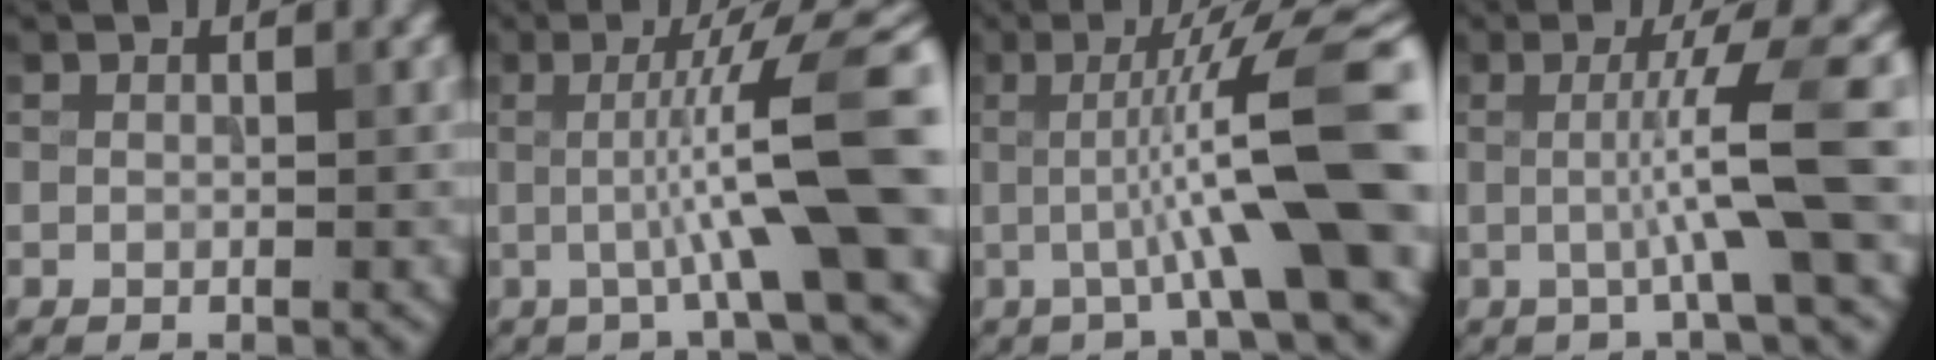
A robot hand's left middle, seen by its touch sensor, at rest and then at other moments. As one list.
[{"total": 10.0, "force": [-0.3, 1.7, 9.9], "torque": [-0.126, 0.006, -0.009]}, {"total": 11.2, "force": [-0.5, 1.9, 11.0], "torque": [-0.142, 0.012, -0.013]}, {"total": 6.8, "force": [-0.4, 0.7, 6.8], "torque": [-0.108, 0.008, -0.011]}]